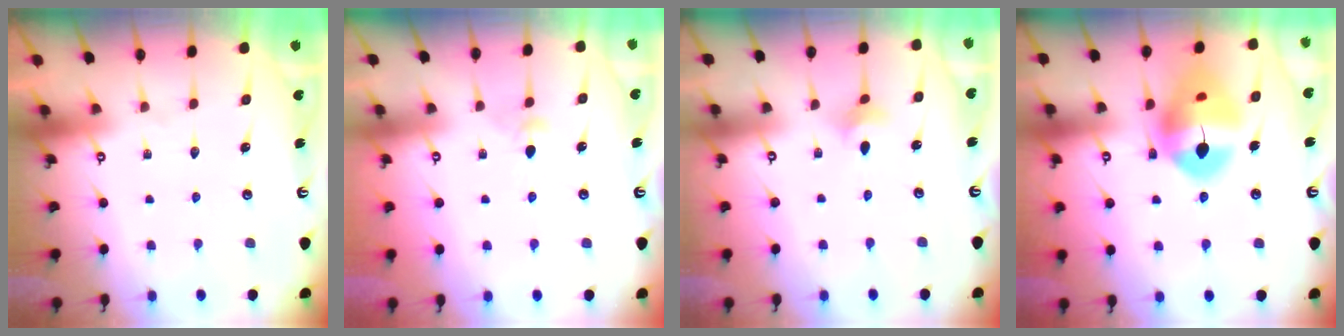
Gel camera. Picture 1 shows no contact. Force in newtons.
{"total": 2.5, "press": 2.4, "slide": 0.6}
{"total": 1.9, "press": 1.9, "slide": 0.4}
{"total": 16.2, "press": 16.1, "slide": 2.0}